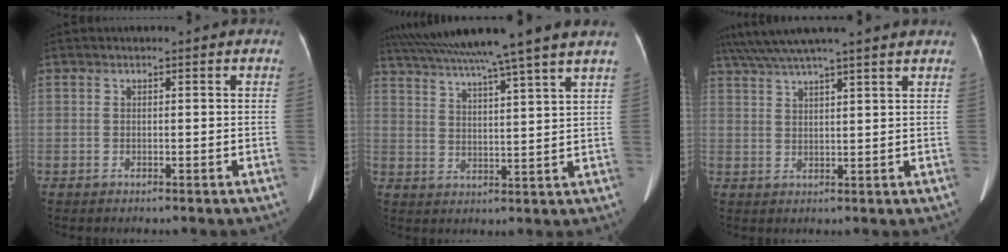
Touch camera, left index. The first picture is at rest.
{"total": 17.5, "force": [14.6, -2.1, 9.5], "torque": [-0.165, 0.008, 0.212]}
{"total": 12.7, "force": [11.1, -0.6, 6.2], "torque": [-0.116, 0.040, 0.159]}